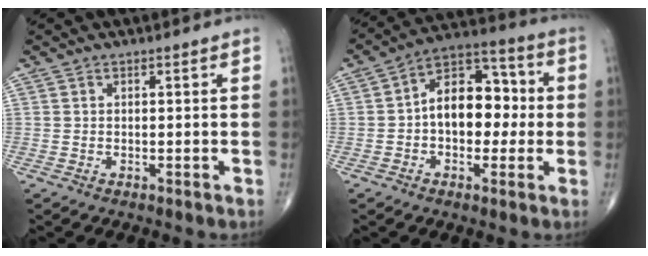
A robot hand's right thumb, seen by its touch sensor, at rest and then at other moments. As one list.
[{"total": 13.4, "force": [-0.1, 8.7, 10.3], "torque": [-0.123, 0.038, -0.013]}]